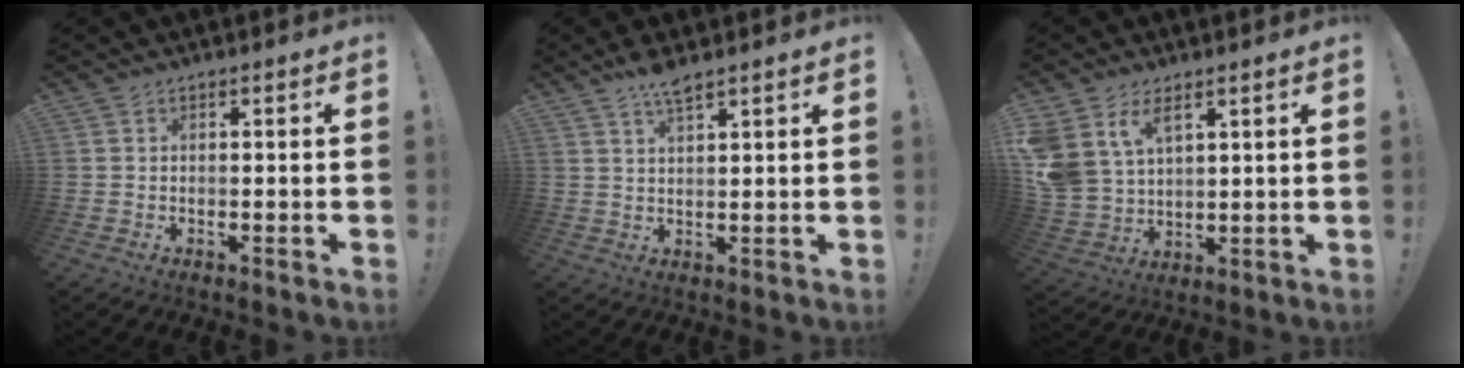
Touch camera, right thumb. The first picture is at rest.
{"total": 5.0, "force": [4.0, 0.9, 2.9], "torque": [-0.051, -0.020, 0.068]}
{"total": 9.8, "force": [5.9, 6.2, 4.8], "torque": [-0.114, -0.030, 0.121]}